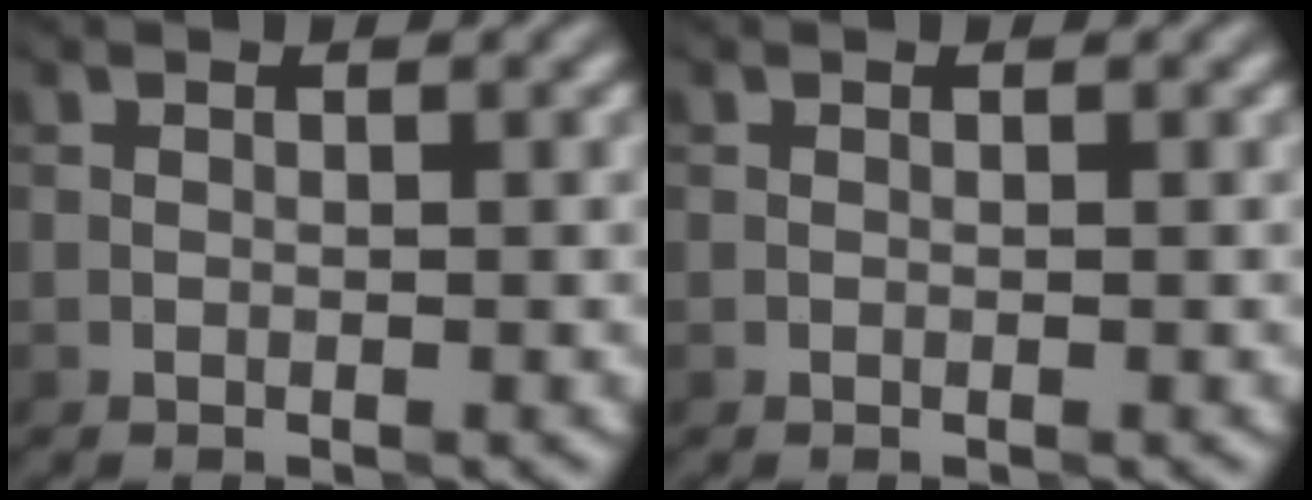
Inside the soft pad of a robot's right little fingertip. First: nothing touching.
{"total": 0.0}